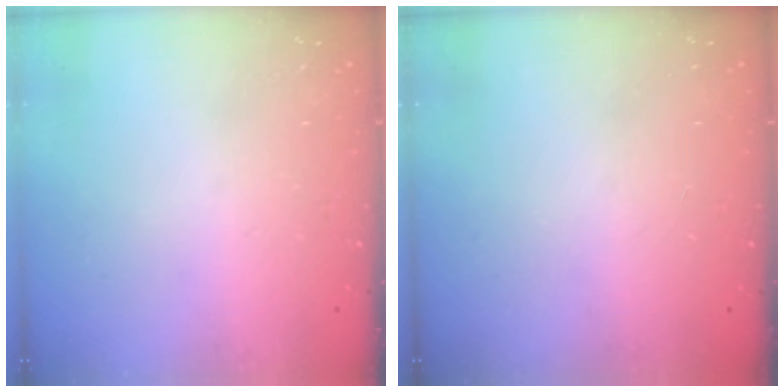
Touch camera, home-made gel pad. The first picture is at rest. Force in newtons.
{"total": 0.0}